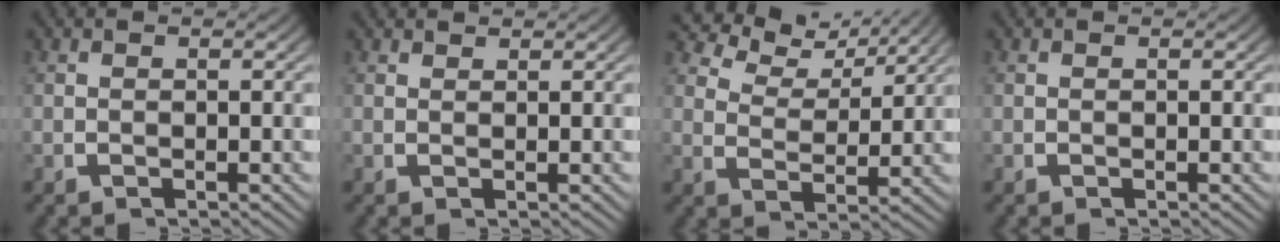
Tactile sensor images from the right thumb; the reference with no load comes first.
{"total": 1.0, "force": [1.0, 0.1, 0.0], "torque": [0.004, -0.002, 0.021]}
{"total": 4.9, "force": [4.4, 1.2, 1.6], "torque": [-0.032, 0.008, 0.075]}
{"total": 0.0}